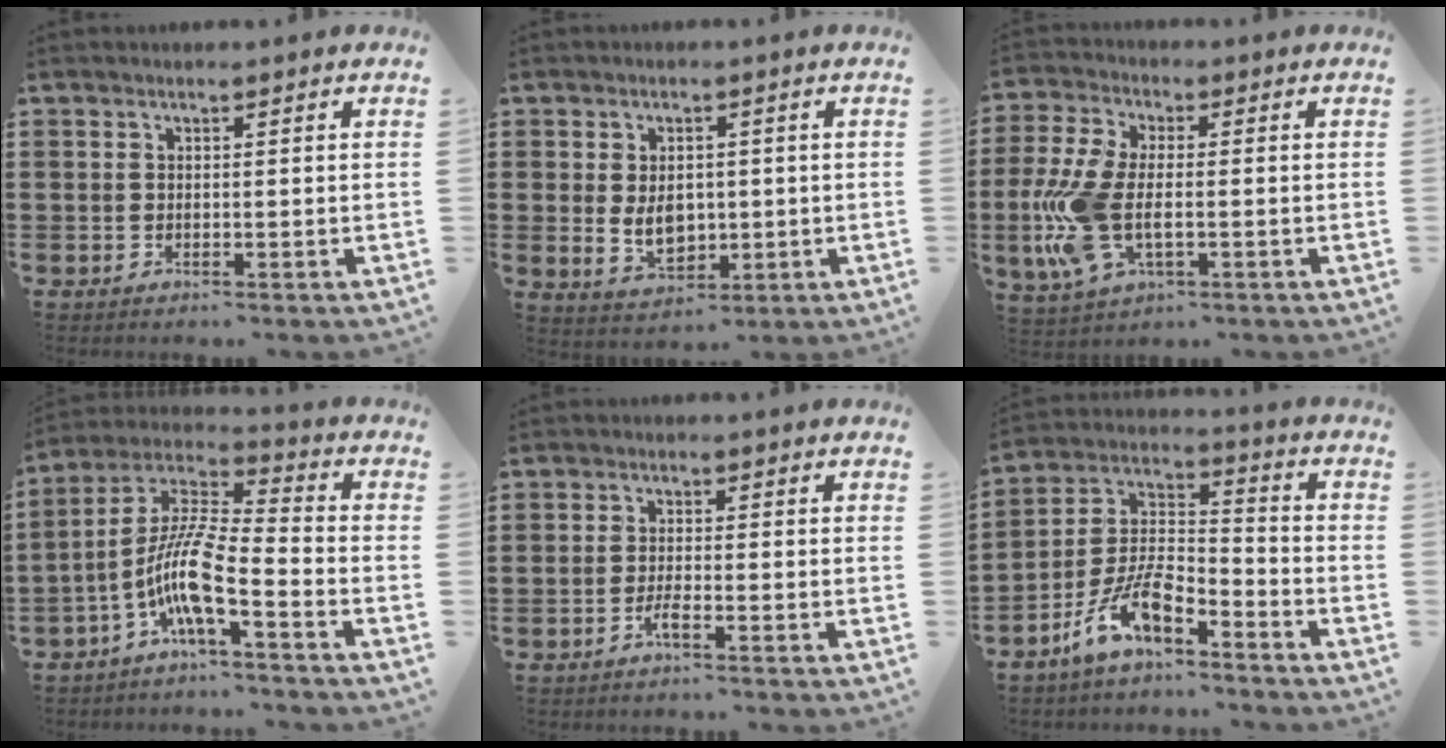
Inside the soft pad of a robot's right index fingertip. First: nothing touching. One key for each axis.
{"total": 5.1, "fx": -0.1, "fy": 3.7, "fz": 3.5, "tx": -0.049, "ty": -0.001, "tz": -0.005}
{"total": 10.5, "fx": -1.7, "fy": 5.3, "fz": 8.8, "tx": -0.220, "ty": -0.017, "tz": -0.034}
{"total": 10.0, "fx": -5.0, "fy": 1.7, "fz": 8.5, "tx": -0.197, "ty": -0.020, "tz": -0.103}
{"total": 2.0, "fx": -1.2, "fy": 0.2, "fz": 1.5, "tx": -0.035, "ty": -0.005, "tz": -0.024}
{"total": 9.5, "fx": -6.8, "fy": 3.4, "fz": 5.6, "tx": -0.127, "ty": 0.001, "tz": -0.135}